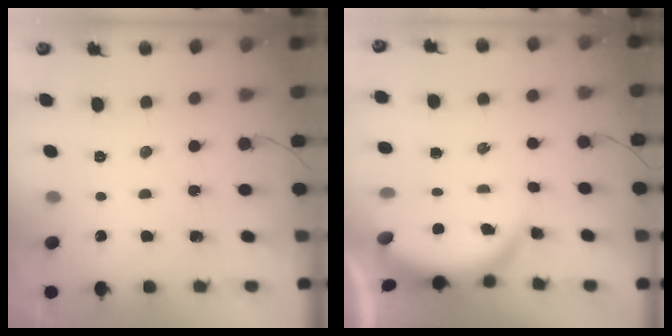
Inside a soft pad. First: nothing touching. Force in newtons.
{"total": 4.1, "press": 4.1, "slide": 0.1}